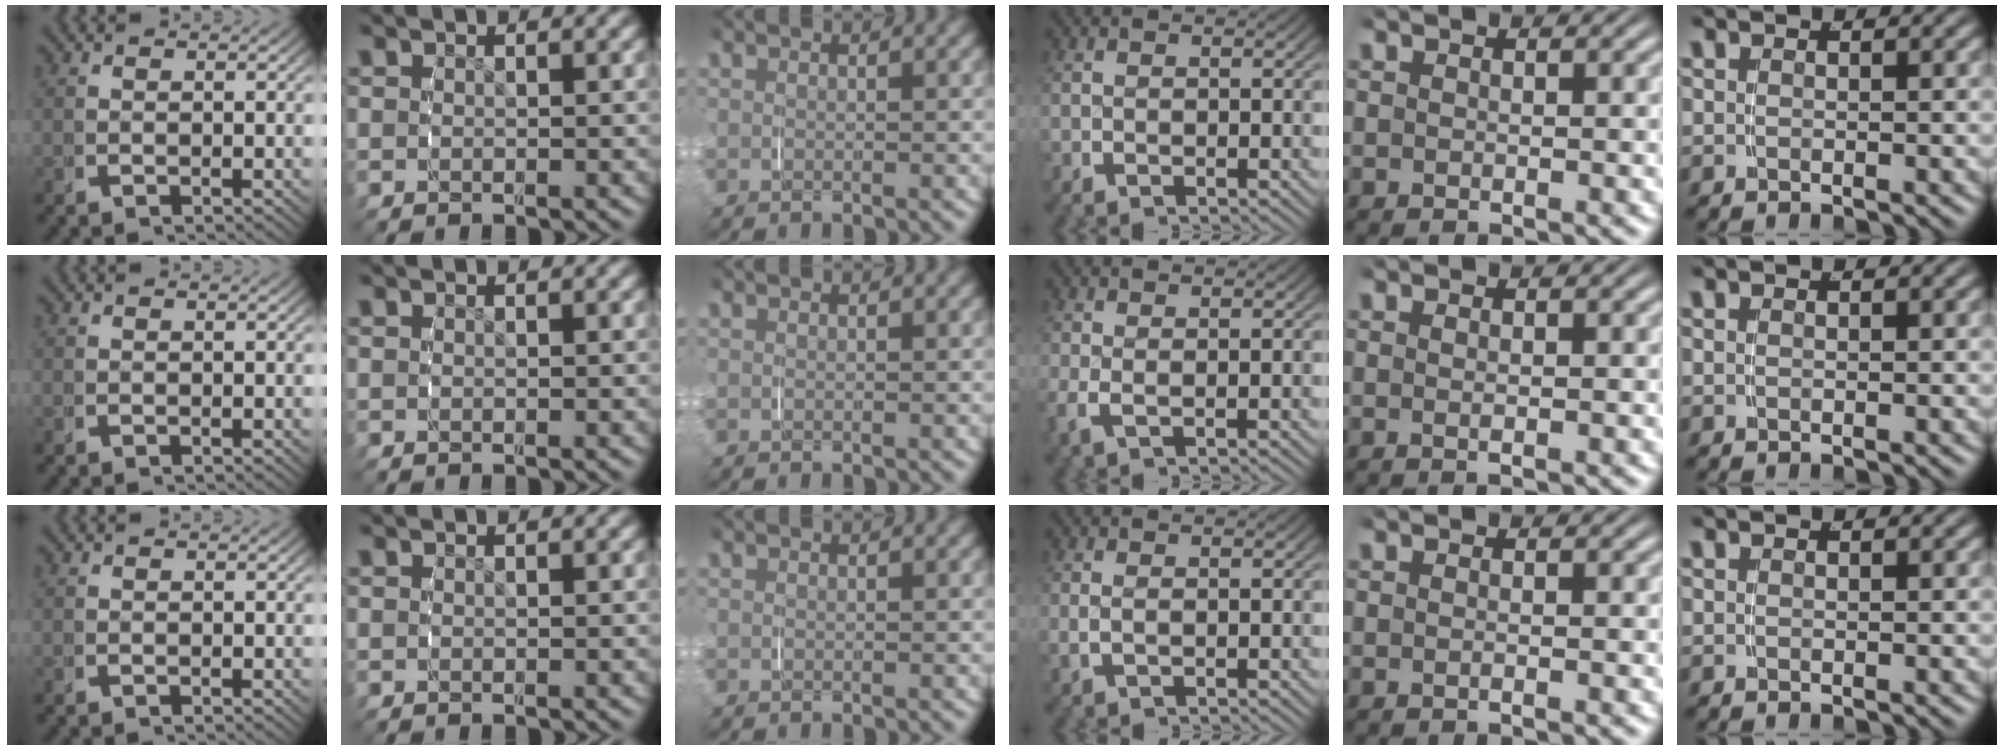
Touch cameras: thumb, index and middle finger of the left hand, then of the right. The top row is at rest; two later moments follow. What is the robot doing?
{"motion": "grasp_and_lifting", "object": "napkin"}